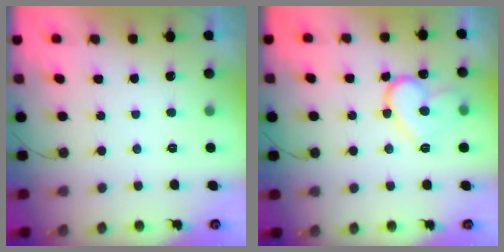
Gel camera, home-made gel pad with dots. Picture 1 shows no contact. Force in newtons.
{"total": 14.2, "press": 14.1, "slide": 1.2}